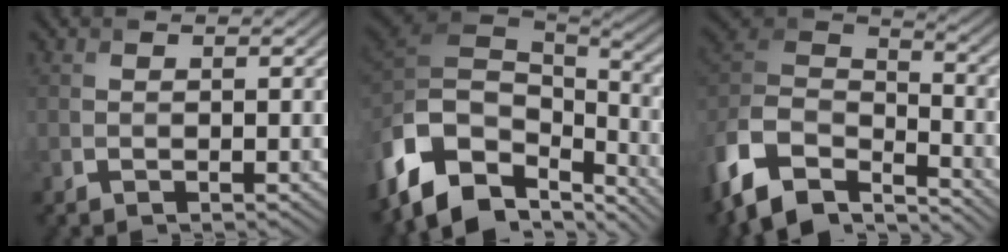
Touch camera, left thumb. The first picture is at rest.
{"total": 14.2, "force": [-5.7, 8.8, 9.5], "torque": [-0.238, -0.030, -0.069]}
{"total": 11.9, "force": [-6.2, 7.2, 7.2], "torque": [-0.195, 0.003, -0.104]}